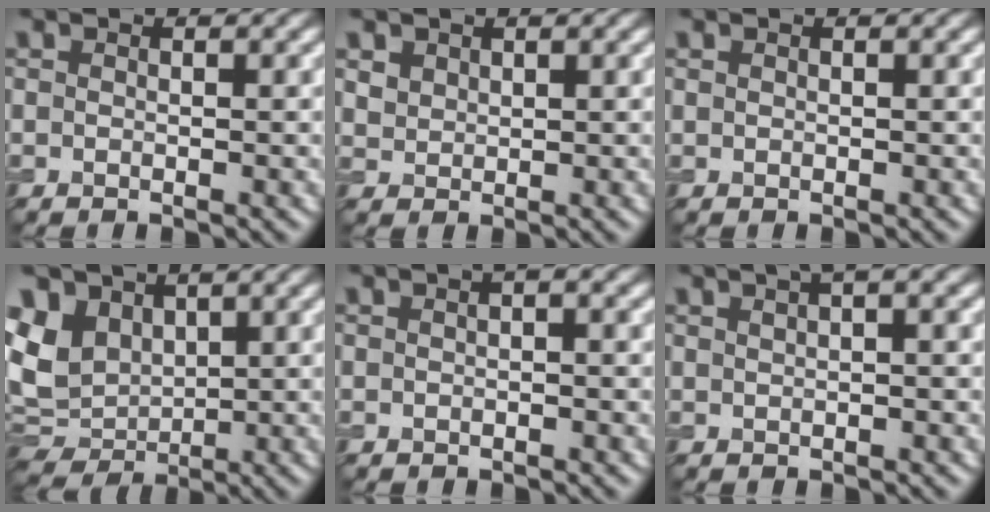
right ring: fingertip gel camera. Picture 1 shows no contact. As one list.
[{"total": 1.5, "force": [1.0, 1.0, 0.4], "torque": [-0.012, -0.005, 0.024]}, {"total": 0.0}, {"total": 7.3, "force": [1.5, 5.7, 4.3], "torque": [-0.111, 0.004, 0.026]}, {"total": 1.2, "force": [0.5, 0.3, 1.1], "torque": [-0.018, 0.003, 0.005]}, {"total": 3.0, "force": [1.8, 1.0, 2.3], "torque": [-0.026, 0.010, 0.019]}]